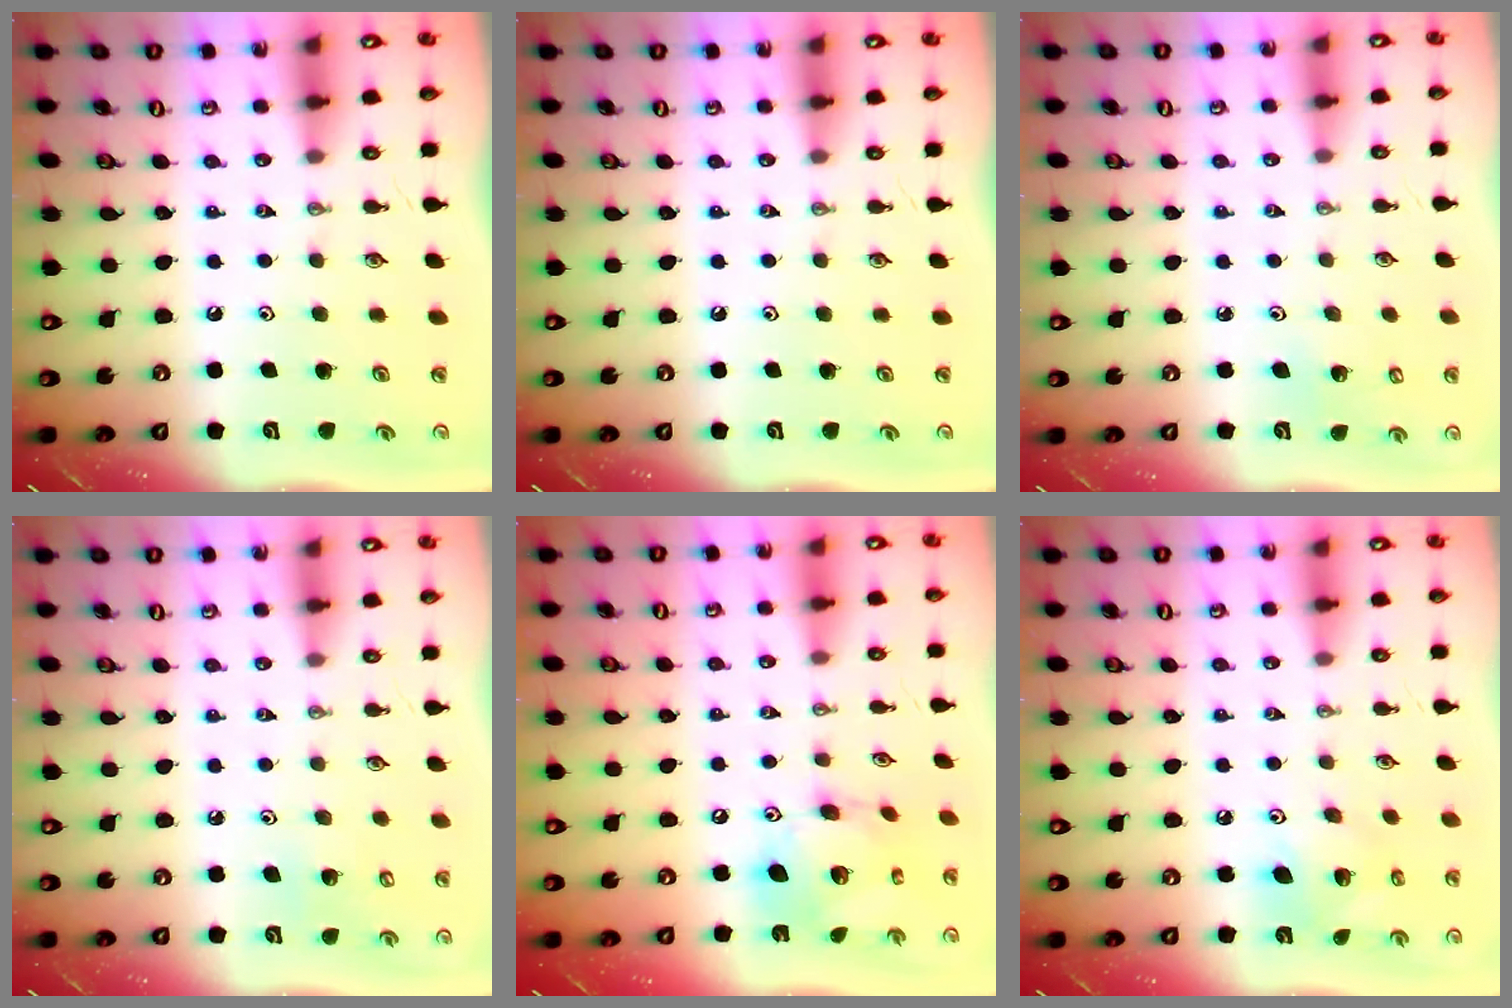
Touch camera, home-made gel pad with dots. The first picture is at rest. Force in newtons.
{"total": 0.0}
{"total": 3.1, "press": 3.0, "slide": 0.3}
{"total": 5.7, "press": 5.6, "slide": 1.1}
{"total": 16.5, "press": 16.4, "slide": 1.7}
{"total": 8.7, "press": 8.7, "slide": 0.5}